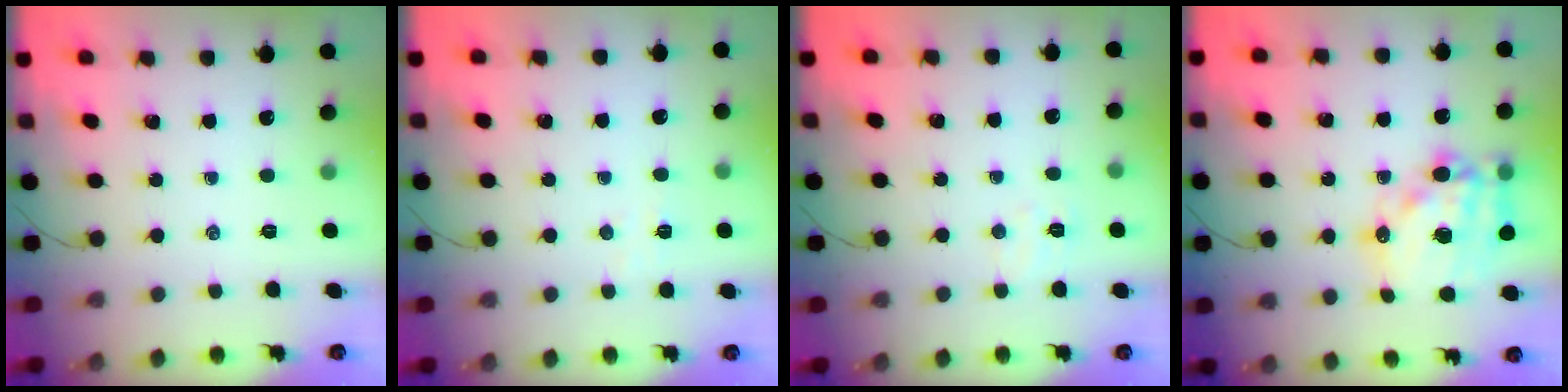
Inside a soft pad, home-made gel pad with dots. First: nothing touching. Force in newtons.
{"total": 2.8, "press": 2.7, "slide": 0.8}
{"total": 5.0, "press": 4.8, "slide": 1.2}
{"total": 18.8, "press": 18.4, "slide": 4.1}